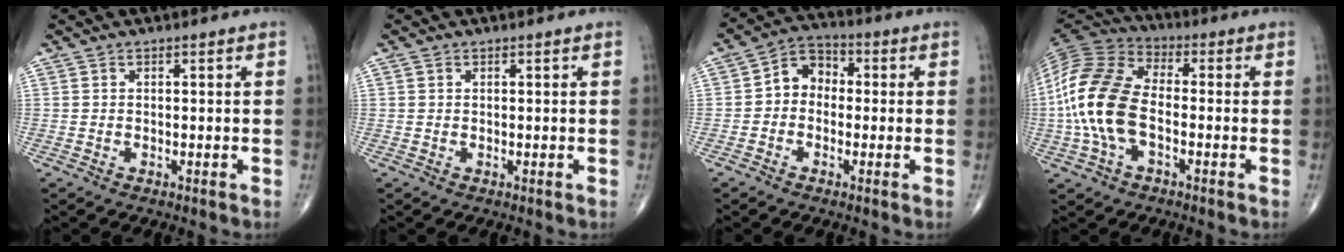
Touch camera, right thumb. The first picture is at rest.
{"total": 0.5, "force": [0.2, 0.4, 0.2], "torque": [-0.003, 0.001, 0.005]}
{"total": 6.5, "force": [-0.4, 5.3, 3.7], "torque": [-0.036, 0.027, -0.026]}
{"total": 16.5, "force": [-2.3, 9.6, 13.3], "torque": [-0.285, 0.031, -0.051]}